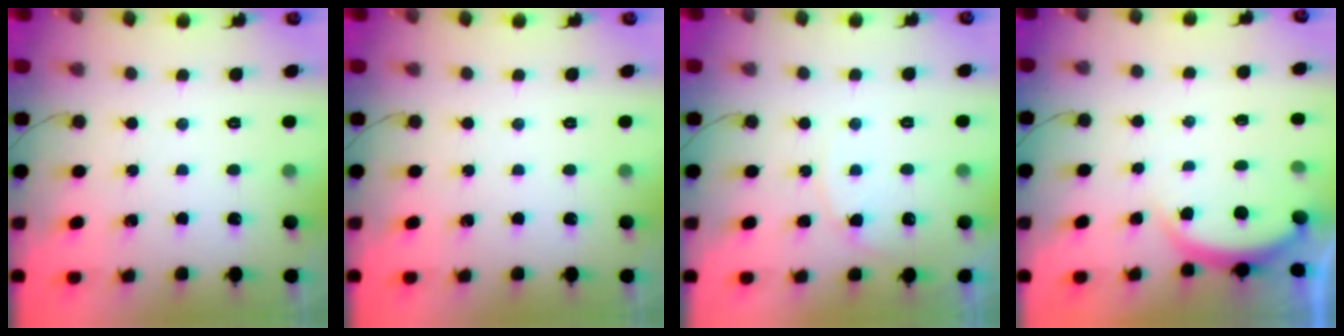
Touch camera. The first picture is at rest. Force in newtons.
{"total": 0.0}
{"total": 6.8, "press": 6.8, "slide": 0.6}
{"total": 3.3, "press": 3.2, "slide": 0.7}